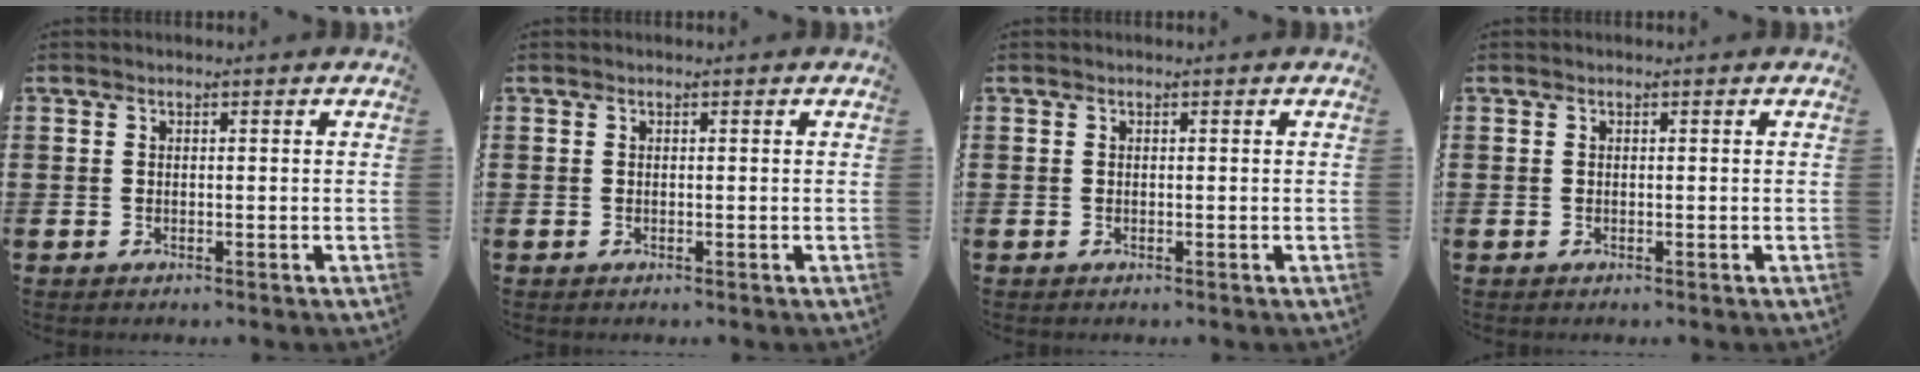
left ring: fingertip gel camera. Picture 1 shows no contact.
{"total": 0.0}
{"total": 0.0}
{"total": 0.0}